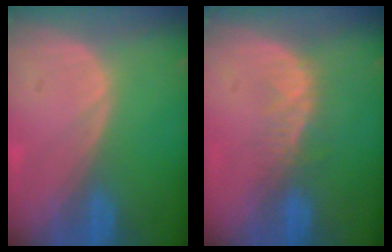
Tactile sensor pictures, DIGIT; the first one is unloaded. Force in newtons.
{"total": 3.4, "press": 3.0, "slide": 1.6}